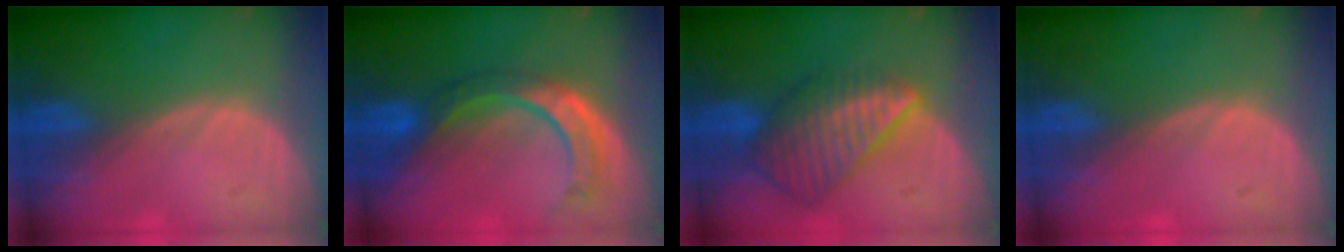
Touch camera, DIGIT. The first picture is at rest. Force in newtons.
{"total": 8.5, "press": 7.2, "slide": 4.5}
{"total": 8.7, "press": 7.6, "slide": 4.1}
{"total": 0.6, "press": 0.1, "slide": 0.6}